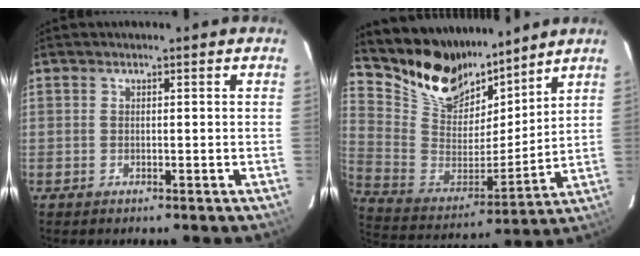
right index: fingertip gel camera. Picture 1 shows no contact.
{"total": 18.4, "force": [14.9, 9.0, 6.1], "torque": [-0.161, 0.000, 0.281]}